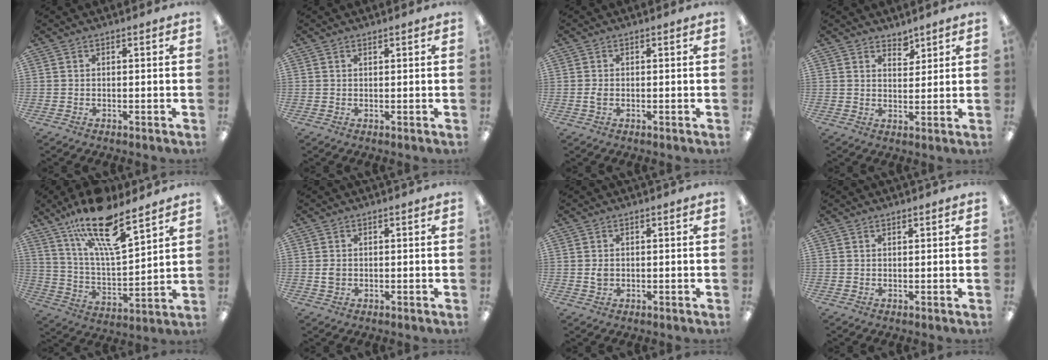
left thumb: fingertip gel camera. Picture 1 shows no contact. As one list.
[{"total": 0.6, "force": [0.5, 0.1, 0.1], "torque": [-0.001, 0.000, 0.010]}, {"total": 1.4, "force": [-0.2, 0.8, 1.1], "torque": [-0.021, 0.003, -0.005]}, {"total": 3.6, "force": [3.2, 1.6, 0.4], "torque": [0.009, -0.025, 0.056]}, {"total": 19.5, "force": [13.7, 6.1, 12.4], "torque": [-0.211, -0.084, 0.230]}, {"total": 1.8, "force": [0.0, 1.5, 1.1], "torque": [-0.022, 0.004, 0.000]}, {"total": 1.9, "force": [0.1, 1.5, 1.1], "torque": [-0.015, 0.001, 0.000]}, {"total": 0.7, "force": [0.6, 0.2, 0.1], "torque": [-0.002, 0.000, 0.012]}]